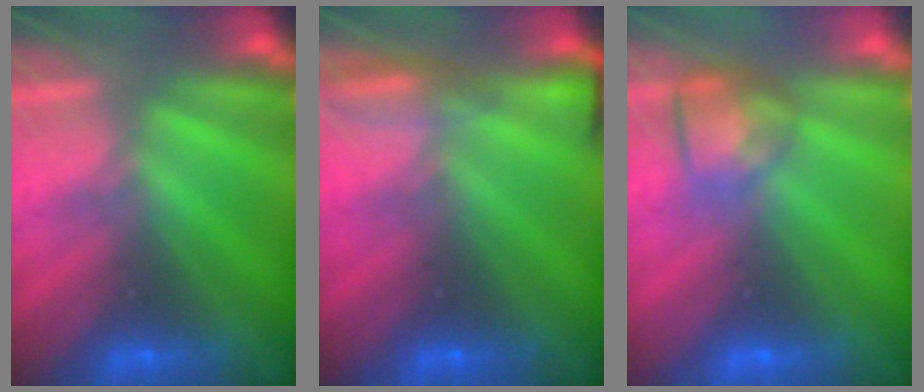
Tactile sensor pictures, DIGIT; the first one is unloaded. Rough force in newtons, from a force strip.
{"total": 5.2}
{"total": 2.9}